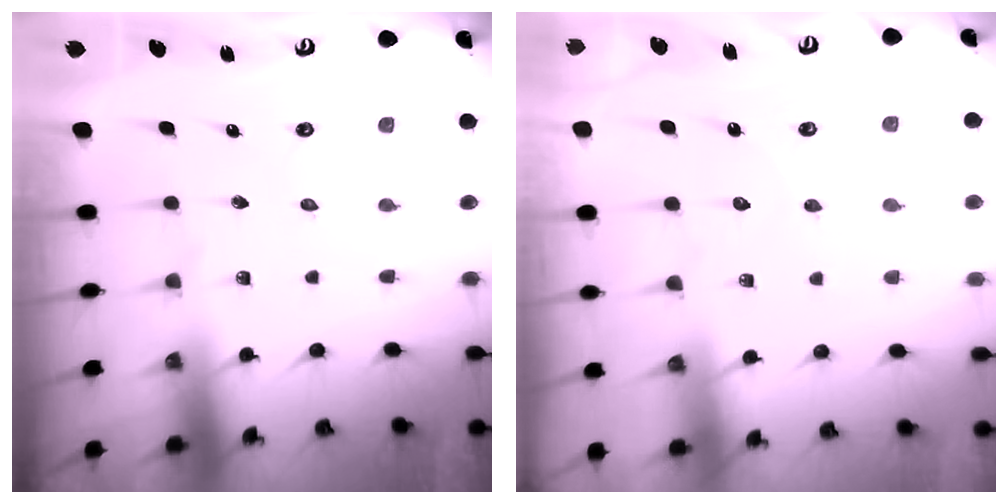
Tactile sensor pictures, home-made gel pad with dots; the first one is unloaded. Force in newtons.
{"total": 4.6, "press": 4.6, "slide": 0.5}